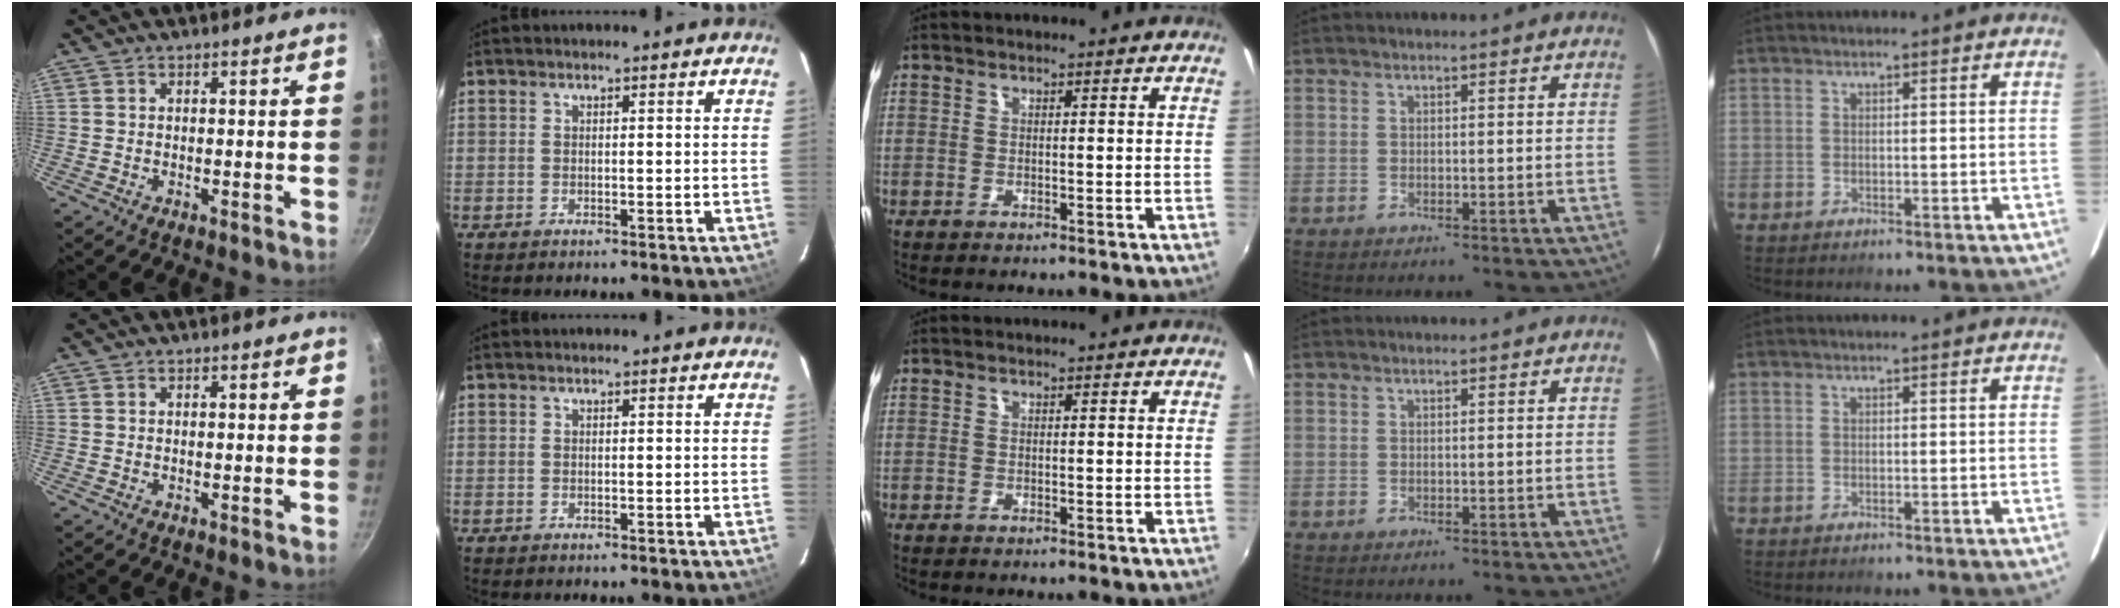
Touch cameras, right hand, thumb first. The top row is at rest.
{}